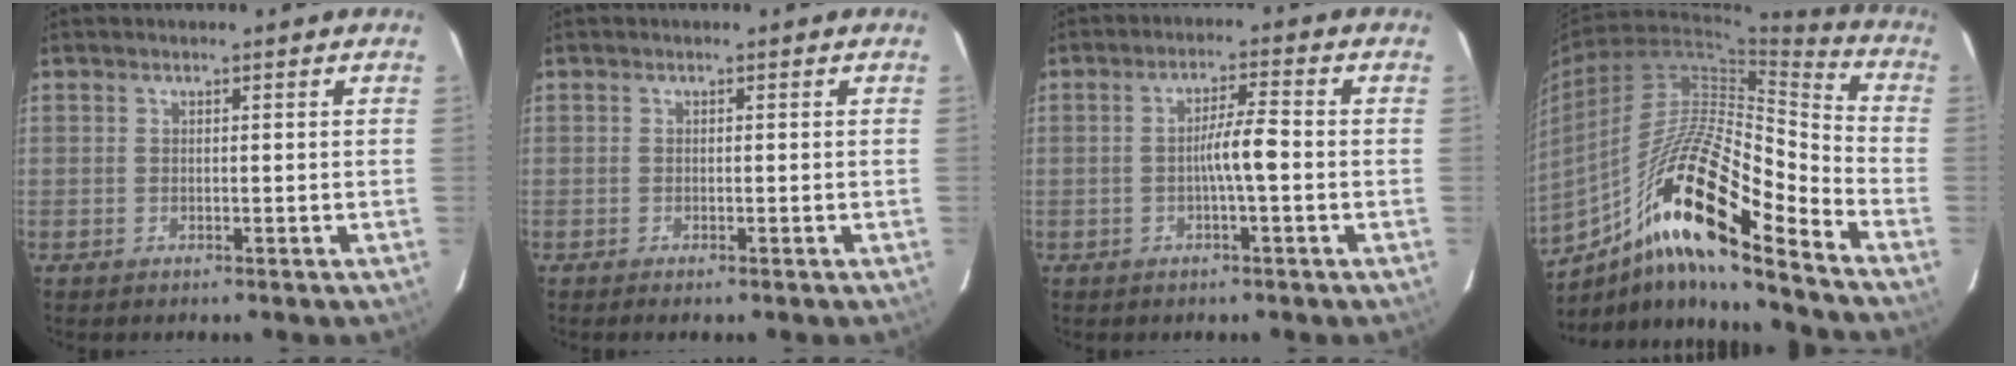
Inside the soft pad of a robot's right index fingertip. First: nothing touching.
{"total": 0.9, "force": [-0.7, 0.0, 0.6], "torque": [-0.010, -0.002, -0.010]}
{"total": 4.5, "force": [-0.8, 0.0, 4.4], "torque": [-0.075, 0.010, -0.014]}
{"total": 20.3, "force": [-11.5, 2.8, 16.4], "torque": [-0.296, 0.000, -0.196]}